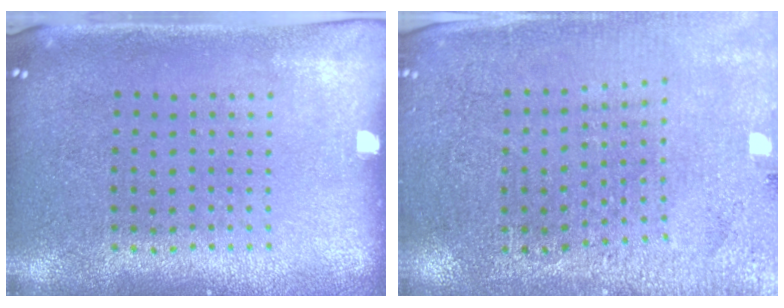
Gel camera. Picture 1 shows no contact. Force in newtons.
{"total": 2.8, "press": 2.8, "slide": 0.3}